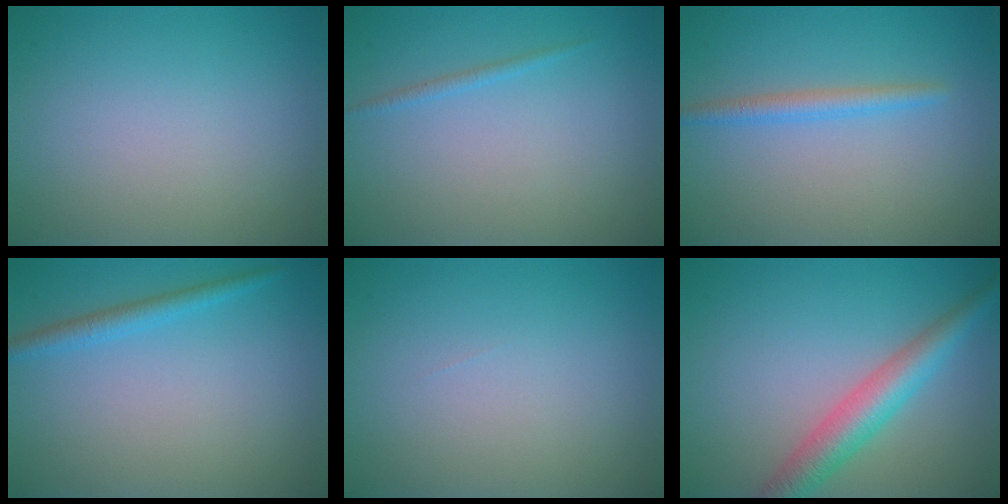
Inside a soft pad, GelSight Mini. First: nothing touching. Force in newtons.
{"total": 0.7, "press": 0.7, "slide": 0.1}
{"total": 1.8, "press": 1.8, "slide": 0.2}
{"total": 1.8, "press": 1.8, "slide": 0.2}
{"total": 0.0}
{"total": 4.6, "press": 4.6, "slide": 0.1}